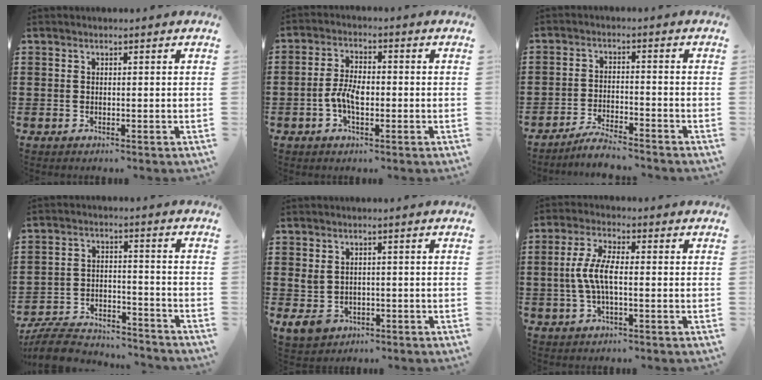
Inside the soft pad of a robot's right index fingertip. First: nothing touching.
{"total": 4.8, "force": [-1.3, 2.3, 4.0], "torque": [-0.092, 0.000, -0.029]}
{"total": 4.0, "force": [-3.8, 0.2, 1.0], "torque": [-0.028, 0.004, -0.079]}
{"total": 7.6, "force": [-7.2, 1.6, 1.8], "torque": [-0.039, 0.018, -0.140]}
{"total": 3.5, "force": [-0.6, 2.5, 2.3], "torque": [-0.071, -0.007, -0.018]}
{"total": 6.0, "force": [-0.7, 2.0, 5.6], "torque": [-0.128, -0.003, -0.022]}